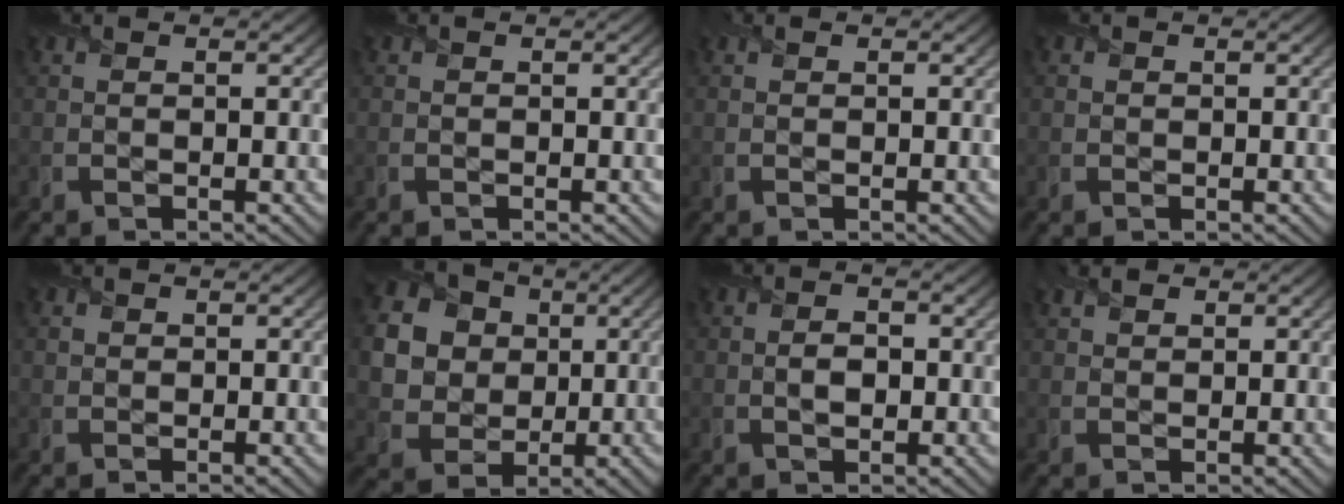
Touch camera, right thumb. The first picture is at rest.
{"total": 0.0}
{"total": 0.6, "force": [0.3, 0.4, 0.3], "torque": [-0.005, 0.001, 0.006]}
{"total": 0.5, "force": [0.1, 0.5, 0.1], "torque": [0.001, -0.003, 0.000]}
{"total": 1.1, "force": [0.1, 1.0, 0.6], "torque": [-0.006, -0.003, 0.003]}
{"total": 14.5, "force": [3.4, 12.7, 6.0], "torque": [-0.215, 0.015, 0.071]}
{"total": 2.3, "force": [-0.2, 1.4, 1.8], "torque": [-0.028, 0.002, -0.007]}
{"total": 1.9, "force": [1.4, 1.2, 0.7], "torque": [-0.017, 0.008, 0.028]}